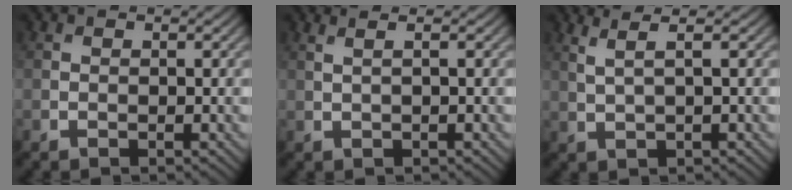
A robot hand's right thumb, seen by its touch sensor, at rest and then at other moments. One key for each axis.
{"total": 1.9, "fx": 0.7, "fy": 0.5, "fz": 1.7, "tx": -0.022, "ty": 0.007, "tz": -0.005}
{"total": 2.8, "fx": 1.2, "fy": 0.5, "fz": 2.5, "tx": -0.047, "ty": 0.010, "tz": 0.028}